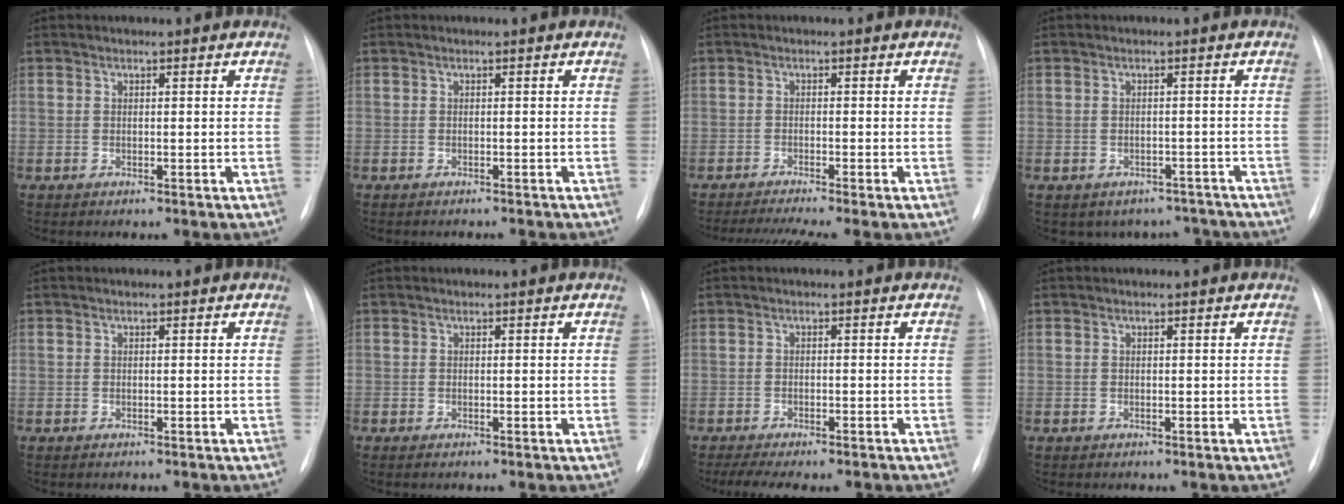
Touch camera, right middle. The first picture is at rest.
{"total": 3.0, "force": [-2.8, 0.2, 0.9], "torque": [-0.014, -0.004, -0.033]}
{"total": 5.4, "force": [-4.4, -0.8, 3.1], "torque": [-0.054, -0.012, -0.069]}
{"total": 6.8, "force": [-5.5, 4.0, 0.5], "torque": [0.009, 0.021, -0.061]}
{"total": 0.6, "force": [-0.5, 0.0, 0.3], "torque": [-0.007, -0.004, -0.005]}
{"total": 0.6, "force": [-0.5, 0.0, 0.4], "torque": [-0.012, -0.004, -0.005]}
{"total": 8.6, "force": [-7.1, 2.2, 4.3], "torque": [-0.065, -0.003, -0.099]}
{"total": 0.0}